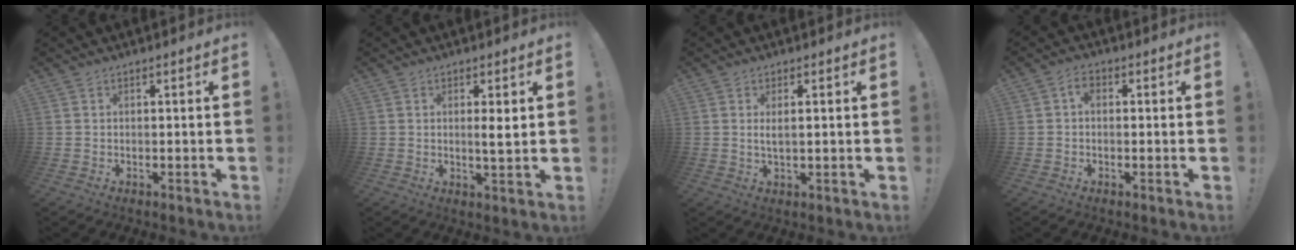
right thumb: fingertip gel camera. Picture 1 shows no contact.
{"total": 3.4, "force": [0.5, 0.1, 3.4], "torque": [-0.055, -0.011, 0.005]}
{"total": 2.7, "force": [0.7, 0.5, 2.6], "torque": [-0.043, -0.007, 0.010]}
{"total": 2.9, "force": [0.2, 1.8, 2.2], "torque": [-0.043, 0.006, 0.003]}